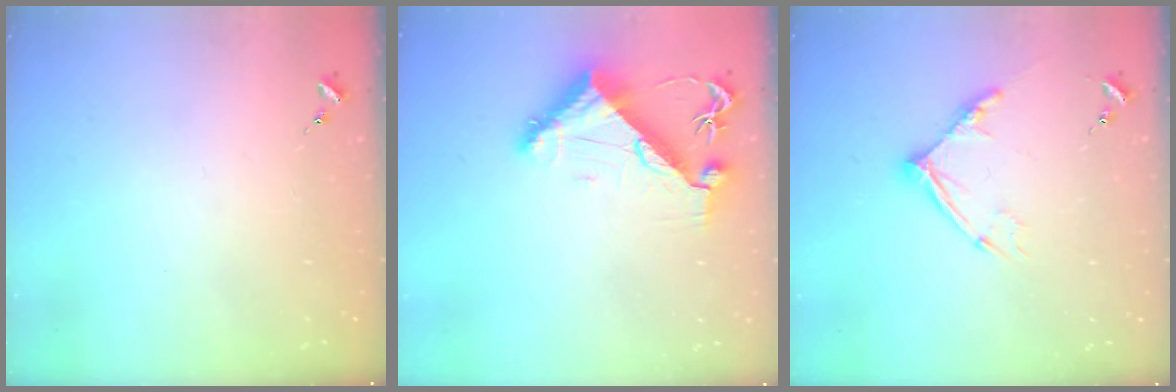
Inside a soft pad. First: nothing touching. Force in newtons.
{"total": 9.3, "press": 9.2, "slide": 1.5}
{"total": 12.8, "press": 12.7, "slide": 1.2}